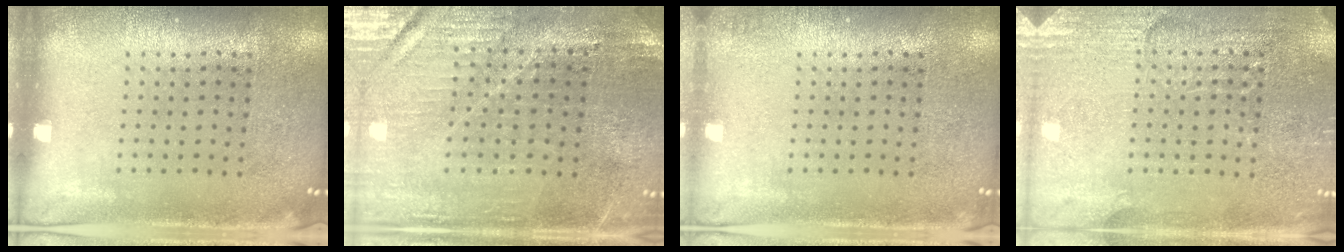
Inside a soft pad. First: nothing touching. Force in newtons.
{"total": 1.7, "press": 1.7, "slide": 0.3}
{"total": 0.8, "press": 0.8, "slide": 0.0}
{"total": 2.9, "press": 2.8, "slide": 0.3}